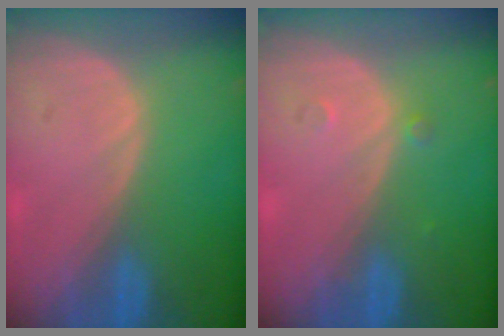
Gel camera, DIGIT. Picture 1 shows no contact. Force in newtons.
{"total": 0.8, "press": 0.8, "slide": 0.1}